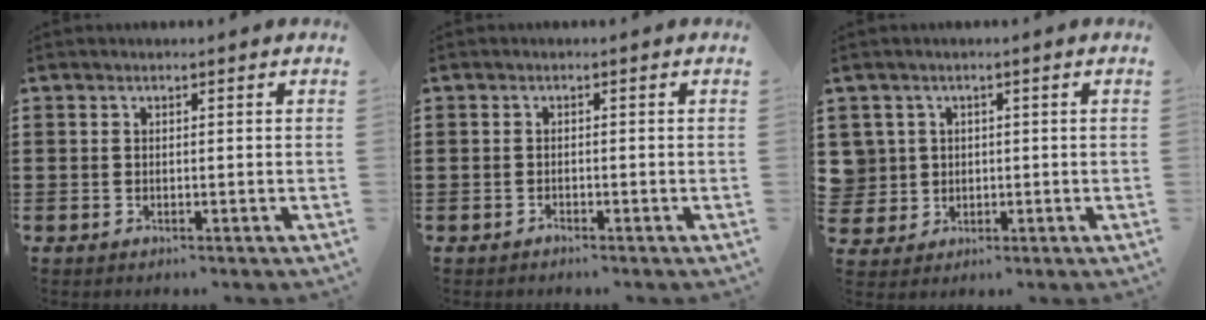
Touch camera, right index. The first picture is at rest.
{"total": 0.7, "force": [-0.7, 0.2, -0.1], "torque": [0.000, 0.002, -0.016]}
{"total": 3.5, "force": [0.3, 3.5, 0.1], "torque": [-0.027, 0.010, 0.001]}